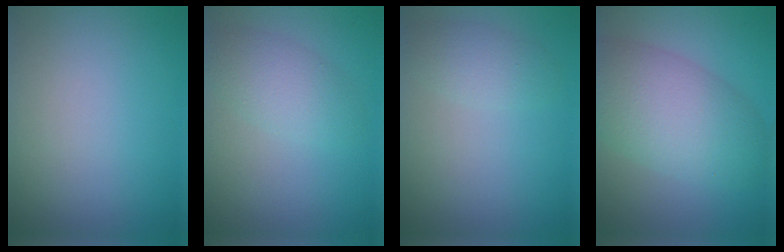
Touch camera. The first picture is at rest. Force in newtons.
{"total": 3.1, "press": 3.1, "slide": 0.1}
{"total": 2.0, "press": 2.0, "slide": 0.1}
{"total": 7.8, "press": 7.8, "slide": 0.4}